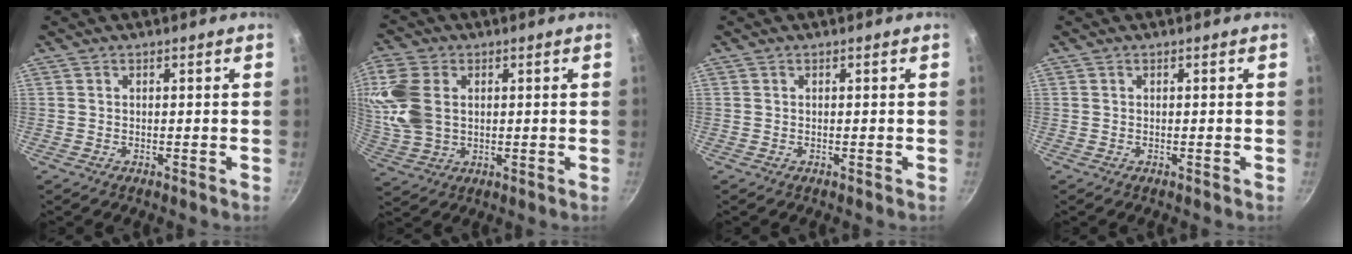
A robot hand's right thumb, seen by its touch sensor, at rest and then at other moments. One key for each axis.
{"total": 11.0, "fx": 2.1, "fy": 7.7, "fz": 7.6, "tx": -0.153, "ty": -0.002, "tz": 0.046}
{"total": 0.0}
{"total": 0.0}